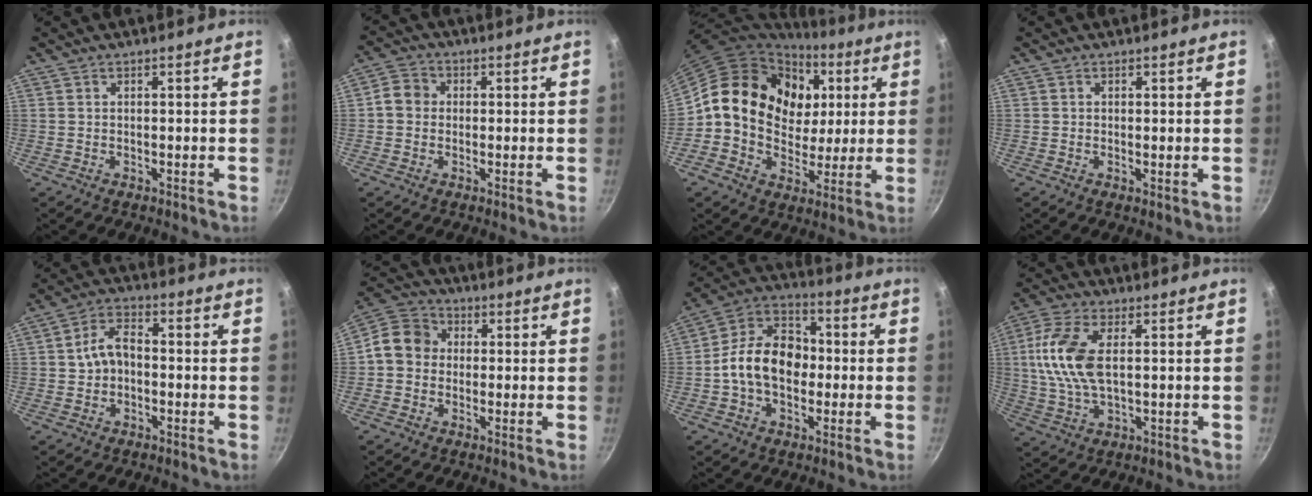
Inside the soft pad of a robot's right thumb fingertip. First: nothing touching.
{"total": 4.4, "force": [0.0, 3.9, 1.9], "torque": [-0.019, 0.009, -0.015]}
{"total": 20.4, "force": [5.5, 16.3, 10.9], "torque": [-0.159, 0.002, 0.090]}
{"total": 0.7, "force": [0.2, 0.4, 0.6], "torque": [-0.010, -0.006, 0.000]}
{"total": 6.6, "force": [-0.5, 4.8, 4.6], "torque": [-0.064, 0.028, -0.015]}
{"total": 8.7, "force": [0.0, 7.7, 4.2], "torque": [-0.049, 0.022, -0.025]}
{"total": 14.6, "force": [-1.2, 10.6, 10.0], "torque": [-0.131, 0.040, -0.041]}
{"total": 12.2, "force": [1.7, 6.1, 10.4], "torque": [-0.214, 0.008, 0.027]}